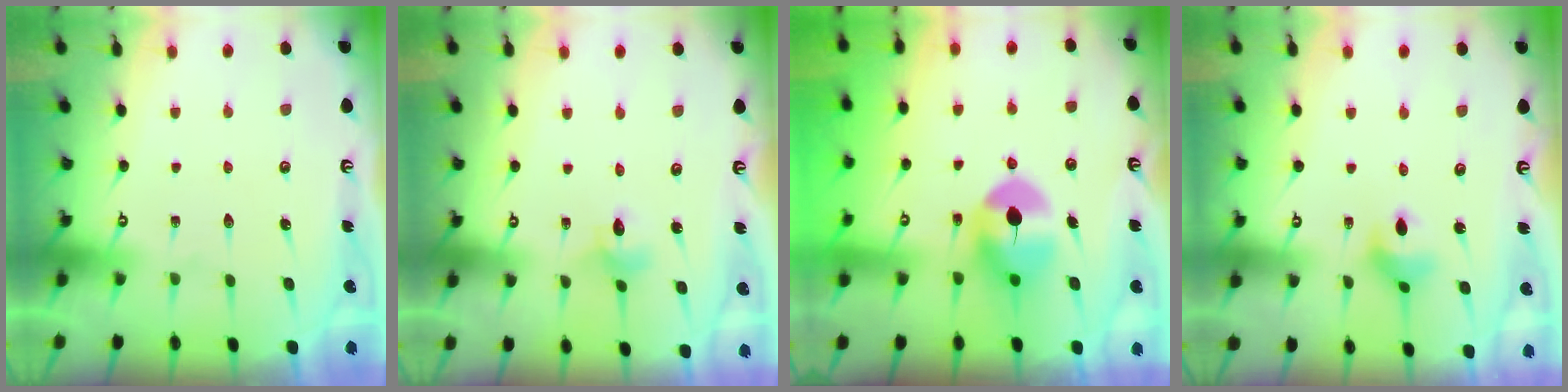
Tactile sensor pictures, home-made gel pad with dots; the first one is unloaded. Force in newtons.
{"total": 3.9, "press": 3.9, "slide": 0.3}
{"total": 9.5, "press": 9.4, "slide": 0.9}
{"total": 5.3, "press": 5.2, "slide": 0.3}